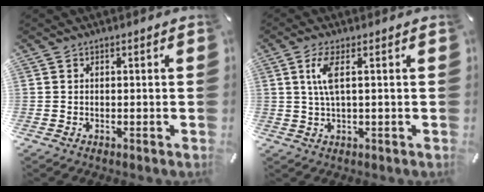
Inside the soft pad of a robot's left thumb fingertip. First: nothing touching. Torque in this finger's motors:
{"motor_torque": [0.17, 0.14, 0.75, -0.32, 0.29]}